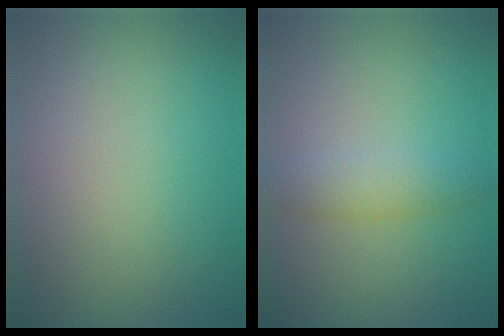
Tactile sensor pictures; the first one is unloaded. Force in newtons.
{"total": 2.7, "press": 2.7, "slide": 0.1}